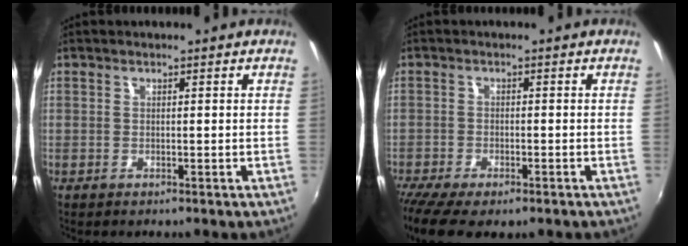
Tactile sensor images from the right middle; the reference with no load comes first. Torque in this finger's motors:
{"motor_torque": [1.16, -0.98, 0.28, 0.18]}